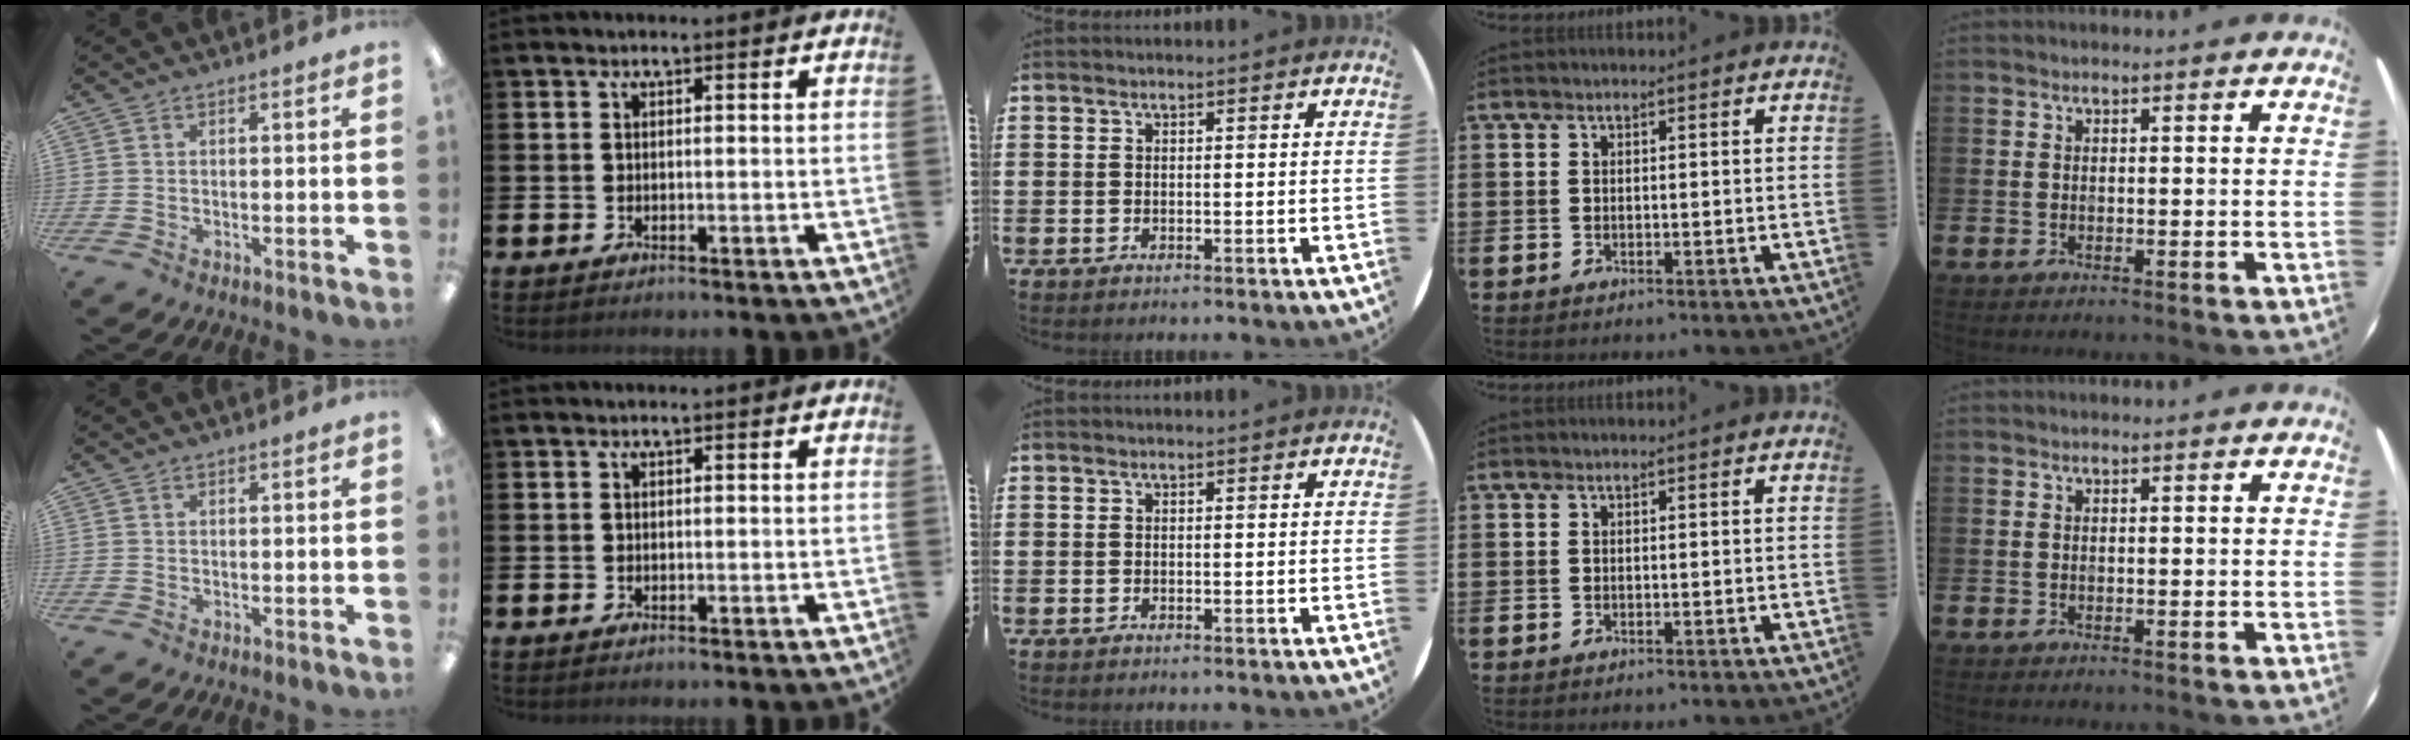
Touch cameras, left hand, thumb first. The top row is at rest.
{}